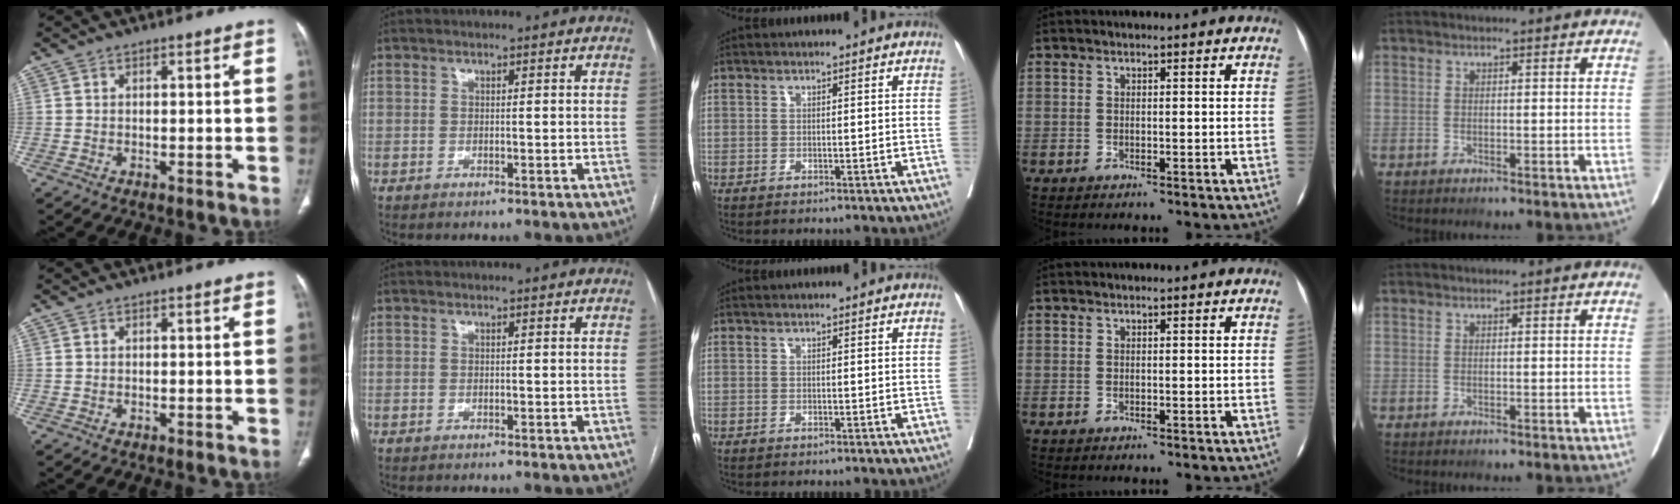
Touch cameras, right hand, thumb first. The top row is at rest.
{}